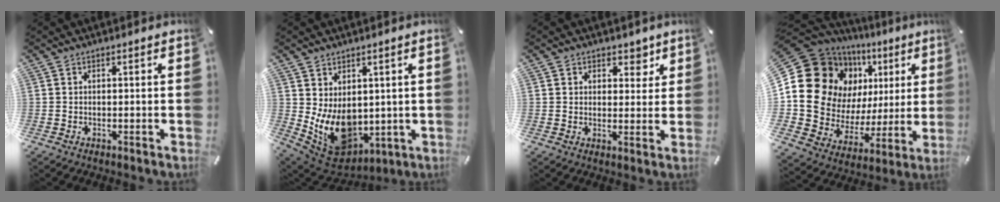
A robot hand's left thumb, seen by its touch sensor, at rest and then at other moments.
{"total": 11.7, "force": [0.1, 9.5, 6.8], "torque": [-0.129, -0.019, 0.013]}
{"total": 4.8, "force": [2.5, 4.0, 1.0], "torque": [0.013, -0.016, 0.035]}
{"total": 20.5, "force": [7.9, 16.3, 9.5], "torque": [-0.157, -0.063, 0.166]}